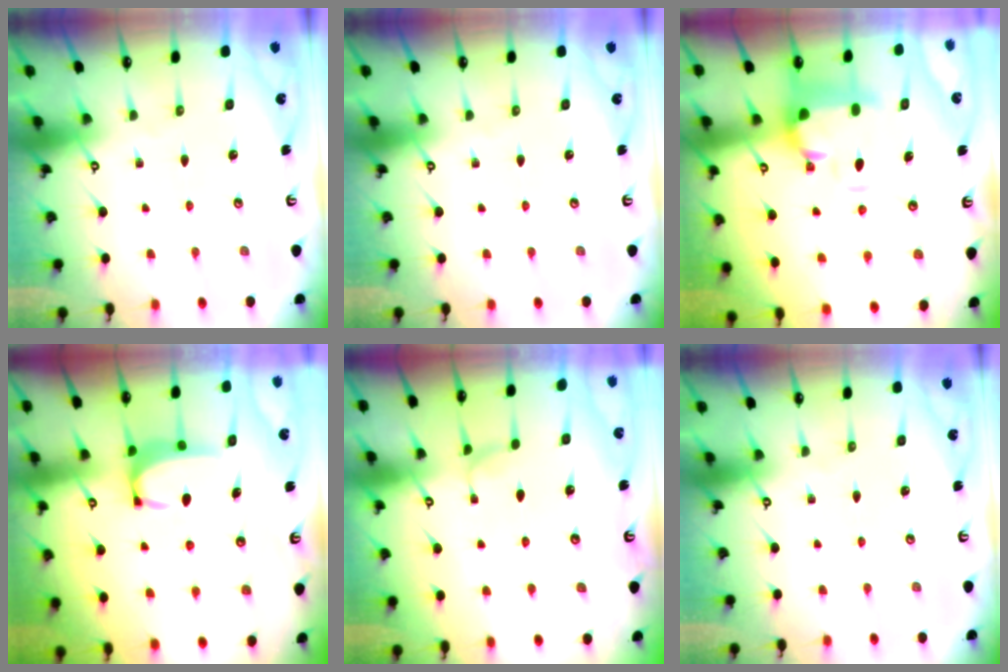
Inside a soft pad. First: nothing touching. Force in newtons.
{"total": 0.0}
{"total": 2.7, "press": 1.9, "slide": 1.9}
{"total": 3.1, "press": 3.1, "slide": 0.6}
{"total": 0.9, "press": 0.3, "slide": 0.8}
{"total": 0.0}